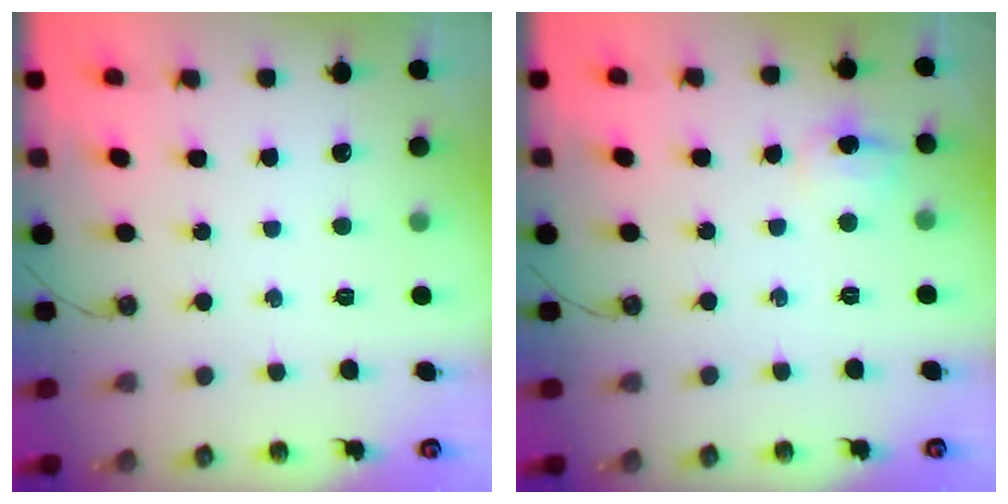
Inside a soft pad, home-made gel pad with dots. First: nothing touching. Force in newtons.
{"total": 6.8, "press": 6.7, "slide": 0.8}